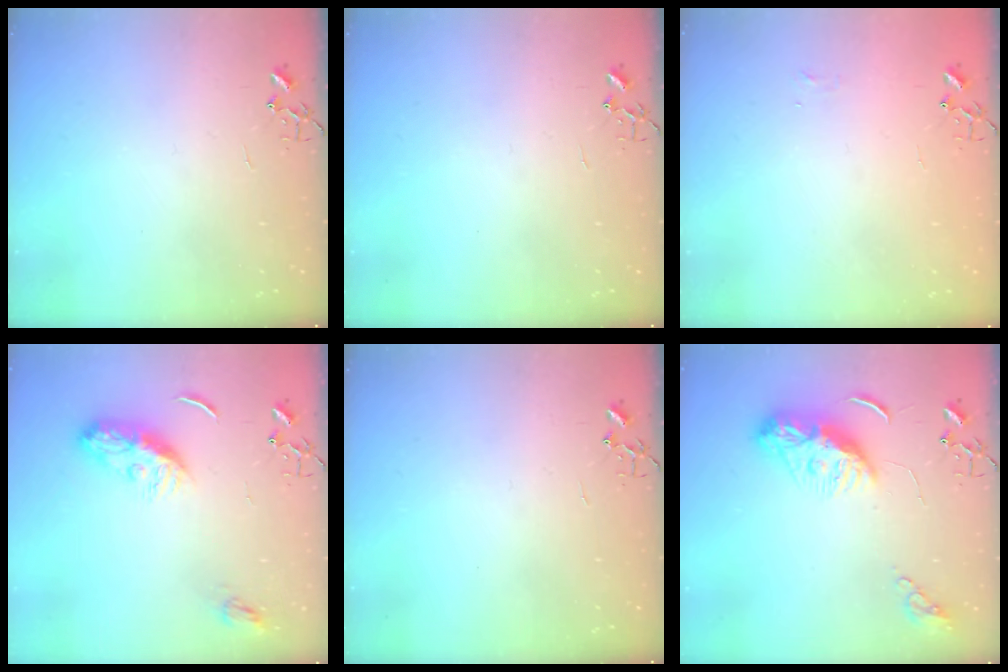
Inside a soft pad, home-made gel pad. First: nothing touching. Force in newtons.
{"total": 0.0}
{"total": 3.8, "press": 3.8, "slide": 0.6}
{"total": 10.6, "press": 10.5, "slide": 0.7}
{"total": 0.0}
{"total": 9.9, "press": 9.8, "slide": 1.1}